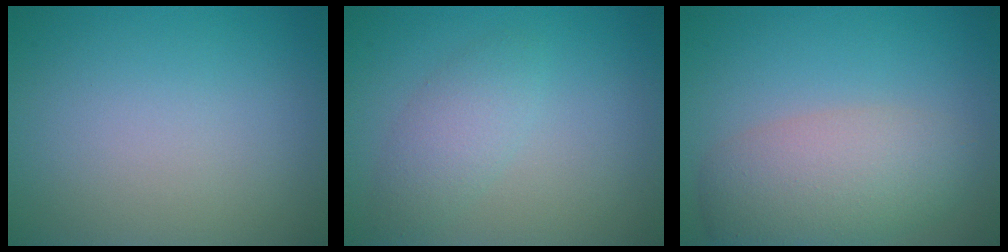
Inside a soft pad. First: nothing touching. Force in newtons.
{"total": 2.5, "press": 2.5, "slide": 0.1}
{"total": 5.7, "press": 5.7, "slide": 0.2}